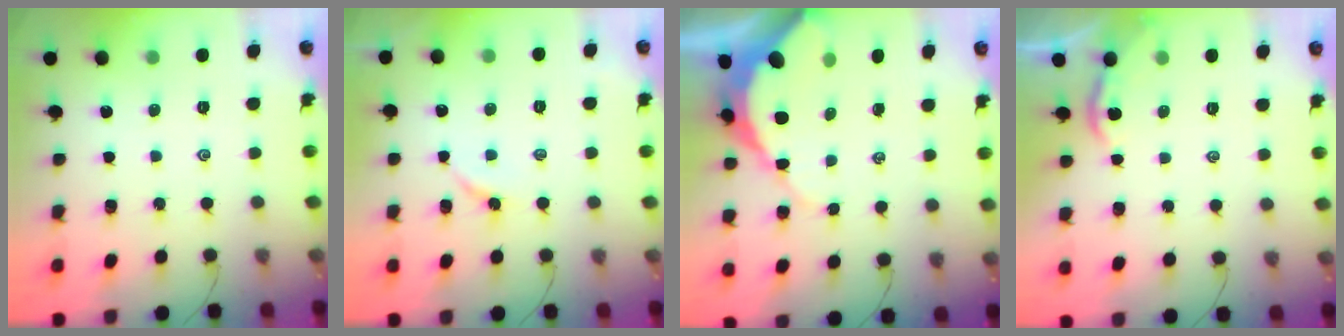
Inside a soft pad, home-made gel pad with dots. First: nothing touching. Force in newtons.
{"total": 2.9, "press": 2.9, "slide": 0.3}
{"total": 9.6, "press": 9.5, "slide": 0.9}
{"total": 1.8, "press": 1.7, "slide": 0.5}